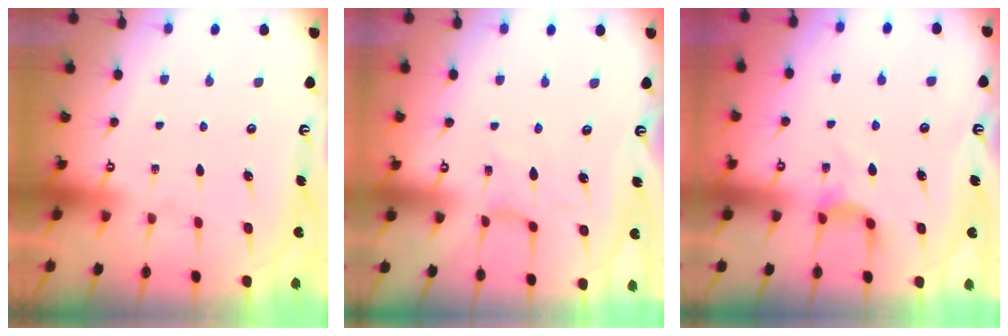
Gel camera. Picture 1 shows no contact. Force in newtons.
{"total": 1.2, "press": 1.2, "slide": 0.0}
{"total": 3.8, "press": 3.8, "slide": 0.6}